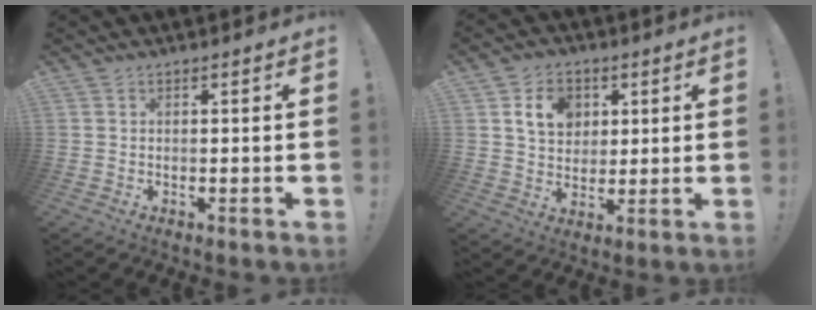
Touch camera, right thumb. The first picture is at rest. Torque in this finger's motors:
{"motor_torque": [-0.53, 0.65, 0.69, -0.09, 0.00]}